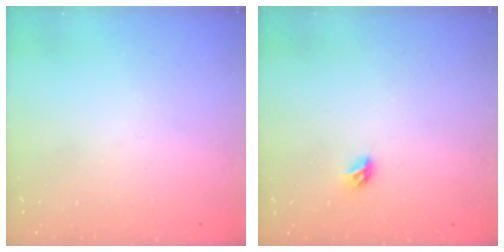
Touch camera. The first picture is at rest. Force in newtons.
{"total": 3.3, "press": 3.2, "slide": 0.8}